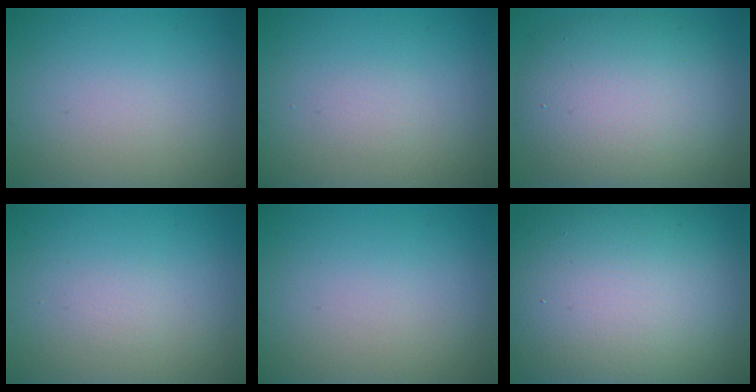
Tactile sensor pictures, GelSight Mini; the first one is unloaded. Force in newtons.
{"total": 0.7, "press": 0.7, "slide": 0.0}
{"total": 10.4, "press": 10.4, "slide": 0.5}
{"total": 0.7, "press": 0.7, "slide": 0.0}
{"total": 0.0}
{"total": 17.8, "press": 17.7, "slide": 1.0}